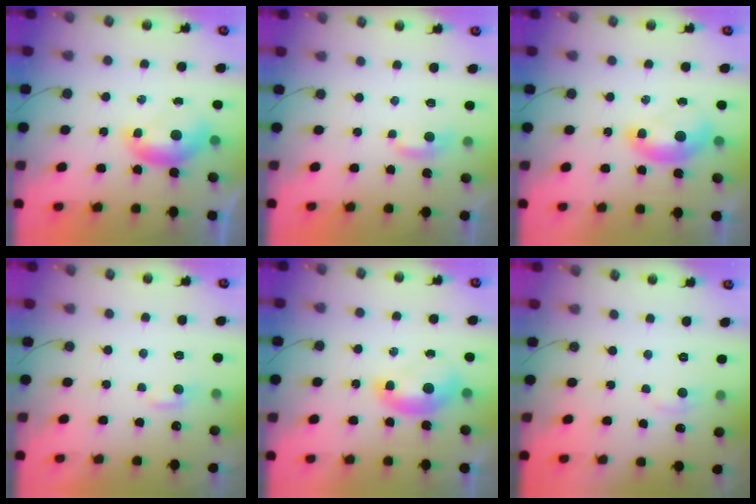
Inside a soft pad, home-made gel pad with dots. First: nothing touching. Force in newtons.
{"total": 3.5, "press": 3.4, "slide": 0.3}
{"total": 2.0, "press": 2.0, "slide": 0.4}
{"total": 1.3, "press": 1.2, "slide": 0.5}
{"total": 2.0, "press": 2.0, "slide": 0.4}
{"total": 1.2, "press": 1.0, "slide": 0.7}